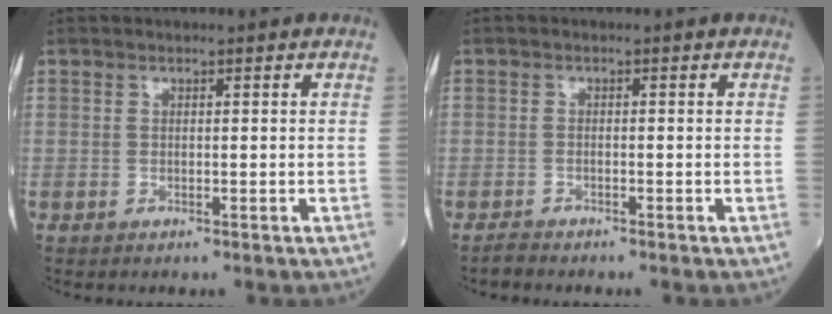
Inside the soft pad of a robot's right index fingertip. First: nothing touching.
{"total": 1.1, "force": [-1.1, 0.3, -0.1], "torque": [-0.002, -0.002, -0.024]}